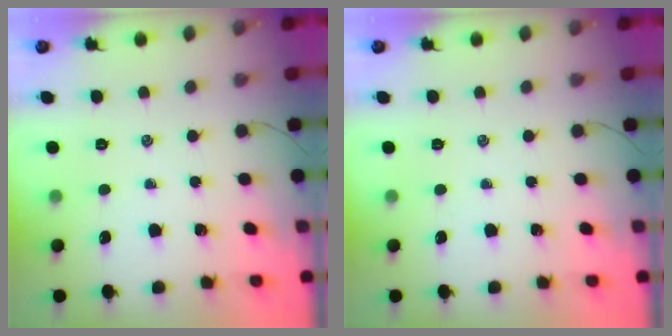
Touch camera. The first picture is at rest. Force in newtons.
{"total": 0.0}